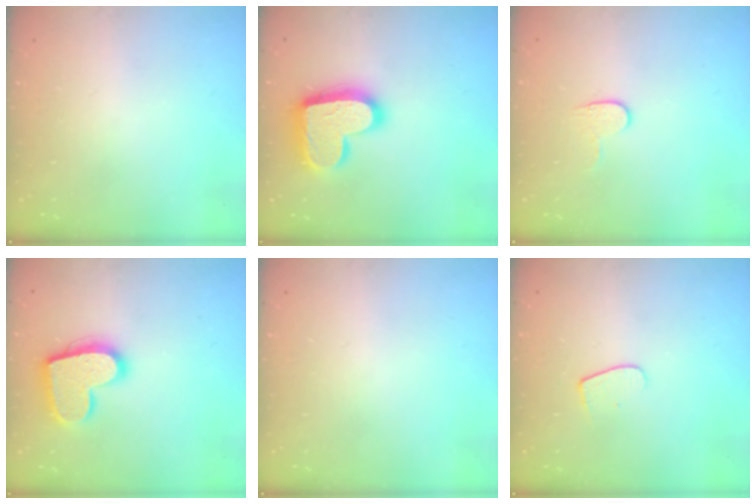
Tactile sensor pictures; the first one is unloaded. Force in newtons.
{"total": 19.4, "press": 19.3, "slide": 1.4}
{"total": 4.5, "press": 4.5, "slide": 0.4}
{"total": 15.8, "press": 15.8, "slide": 1.0}
{"total": 0.0}
{"total": 5.0, "press": 5.0, "slide": 0.4}